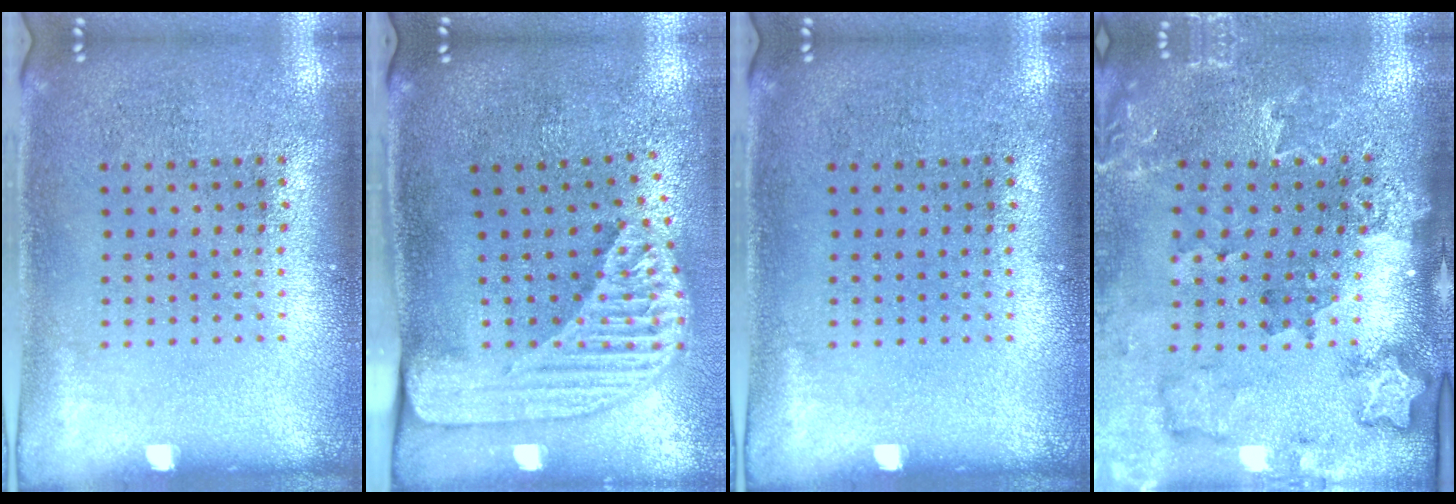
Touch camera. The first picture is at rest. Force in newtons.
{"total": 2.4, "press": 1.7, "slide": 1.7}
{"total": 0.0}
{"total": 2.0, "press": 1.9, "slide": 0.4}